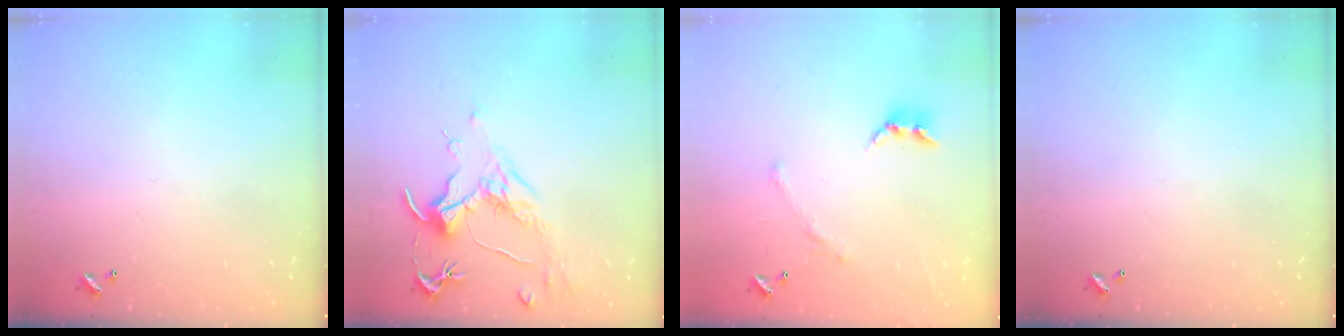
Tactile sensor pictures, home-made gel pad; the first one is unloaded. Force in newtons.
{"total": 1.7, "press": 1.5, "slide": 0.9}
{"total": 2.3, "press": 2.0, "slide": 1.0}
{"total": 0.0}